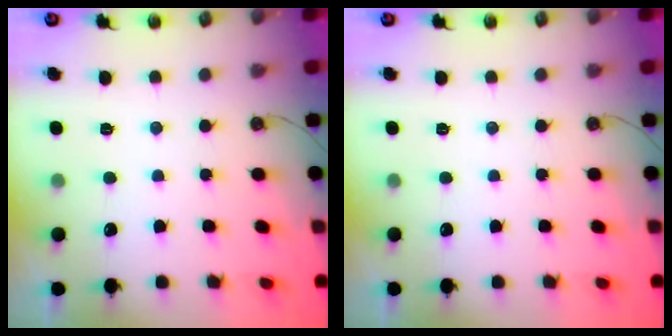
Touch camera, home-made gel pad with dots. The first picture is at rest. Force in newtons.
{"total": 0.0}